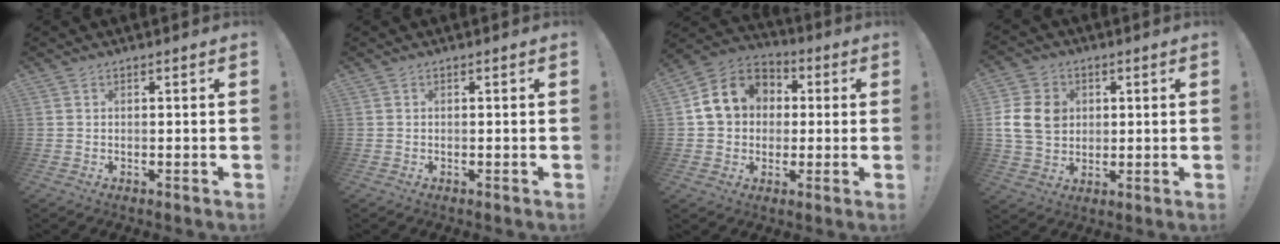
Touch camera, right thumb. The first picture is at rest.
{"total": 0.0}
{"total": 13.3, "force": [2.6, 11.5, 6.2], "torque": [-0.088, 0.008, 0.061]}
{"total": 12.7, "force": [2.4, 10.5, 6.8], "torque": [-0.126, -0.002, 0.052]}